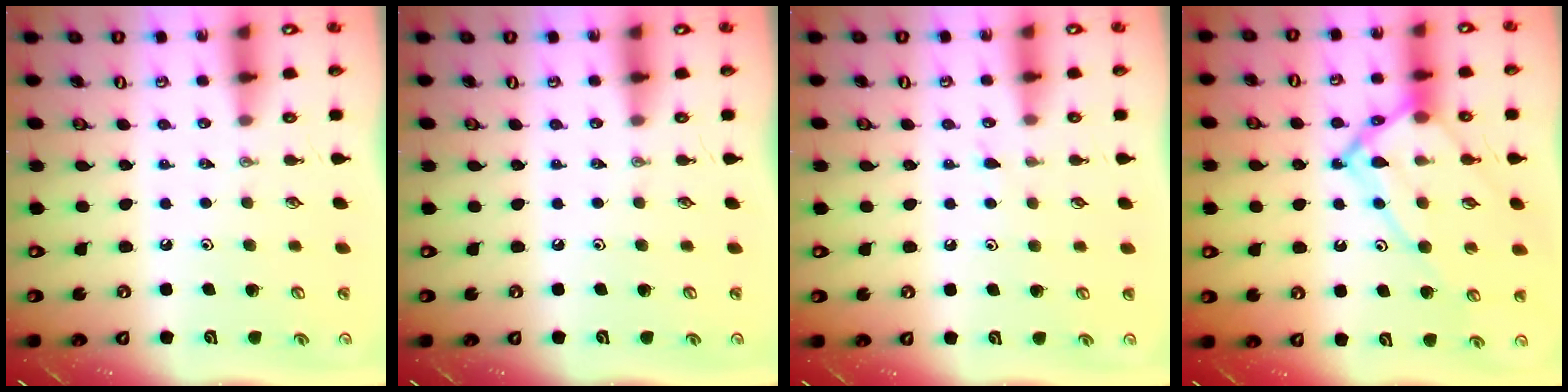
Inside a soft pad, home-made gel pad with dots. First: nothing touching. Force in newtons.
{"total": 0.0}
{"total": 6.8, "press": 6.8, "slide": 0.6}
{"total": 14.9, "press": 14.8, "slide": 1.3}